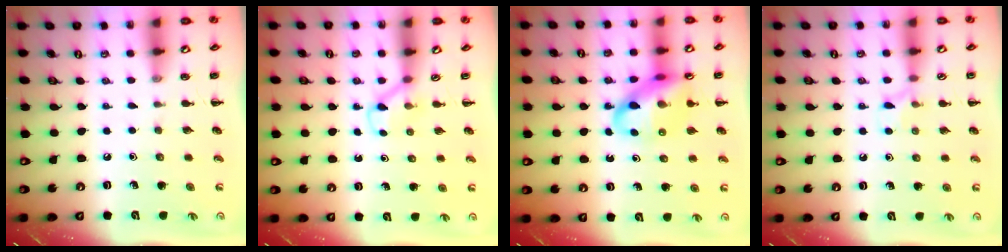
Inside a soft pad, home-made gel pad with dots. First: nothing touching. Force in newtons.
{"total": 3.0, "press": 2.8, "slide": 0.9}
{"total": 14.3, "press": 13.8, "slide": 3.7}
{"total": 6.7, "press": 6.3, "slide": 2.3}